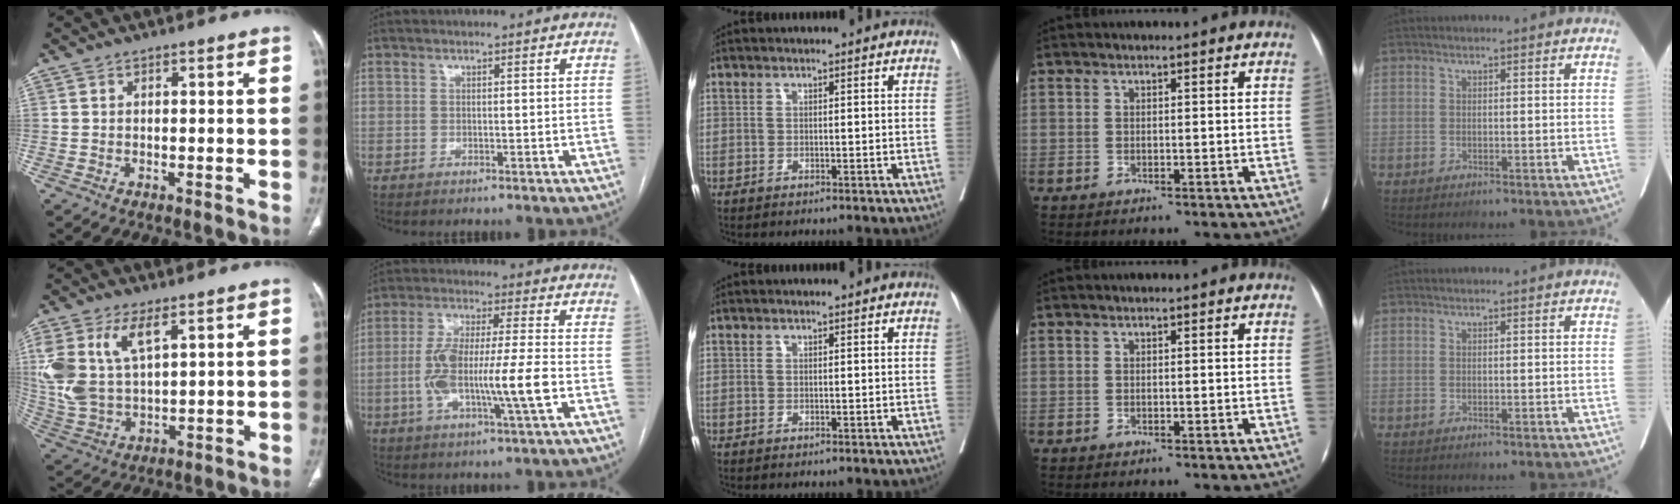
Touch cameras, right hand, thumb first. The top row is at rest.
{"thumb": {"total": 13.4, "force": [5.3, 6.9, 10.2], "torque": [-0.230, -0.008, 0.119]}, "index": {"total": 12.7, "force": [-2.6, 0.9, 12.3], "torque": [-0.239, 0.004, -0.050]}}